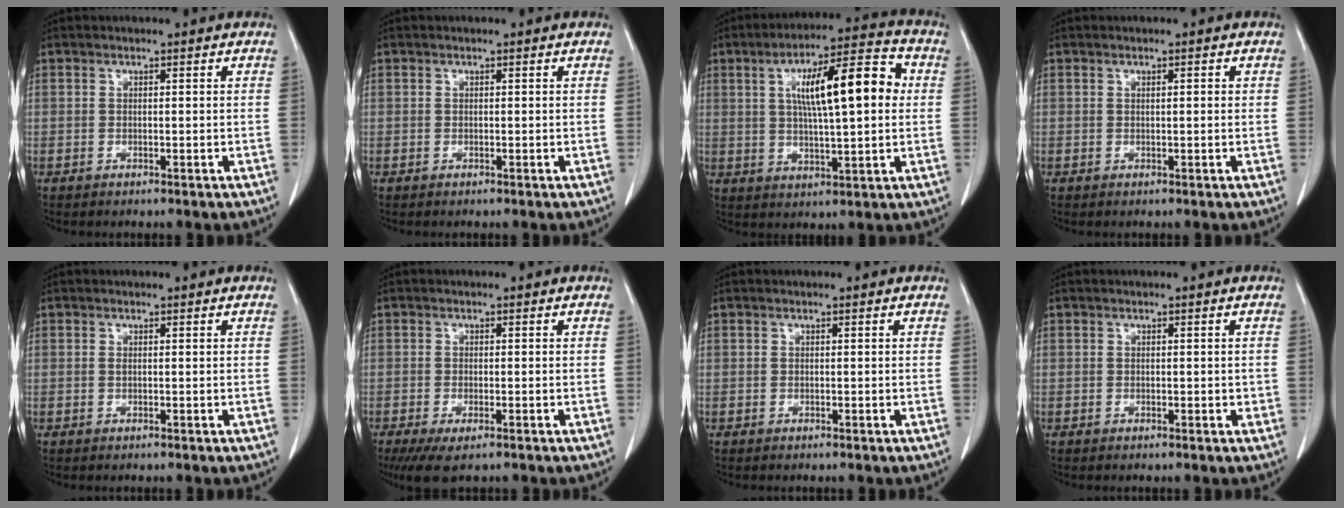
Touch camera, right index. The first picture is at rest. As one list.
[{"total": 0.0}, {"total": 14.2, "force": [2.7, 2.9, 13.7], "torque": [-0.220, 0.029, 0.039]}, {"total": 0.9, "force": [0.2, 0.2, 0.8], "torque": [-0.015, 0.002, 0.003]}, {"total": 0.0}, {"total": 5.0, "force": [-3.2, 1.4, 3.5], "torque": [-0.058, -0.014, -0.052]}, {"total": 0.0}, {"total": 0.9, "force": [0.0, 0.6, 0.7], "torque": [-0.006, 0.002, 0.000]}]